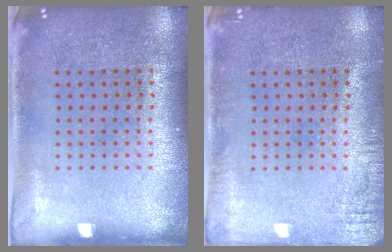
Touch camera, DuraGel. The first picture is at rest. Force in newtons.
{"total": 1.7, "press": 1.7, "slide": 0.2}